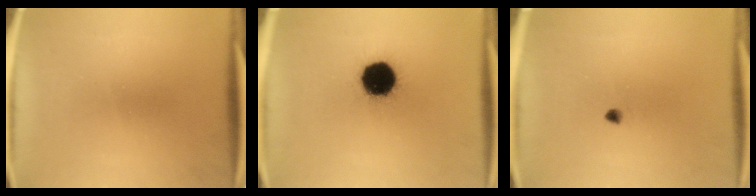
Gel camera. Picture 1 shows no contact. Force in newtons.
{"total": 16.1}
{"total": 1.1}